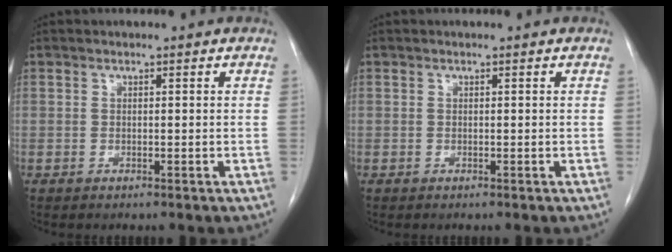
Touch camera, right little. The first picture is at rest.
{"total": 0.0}